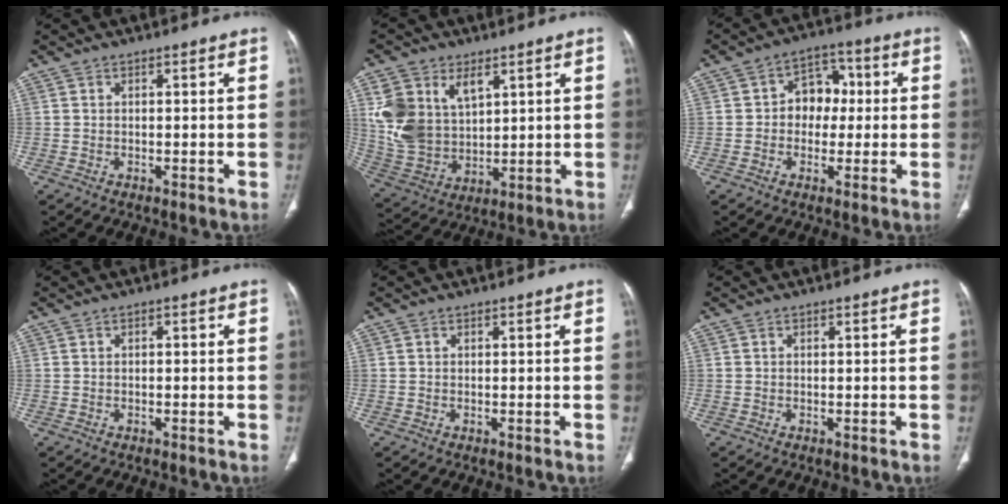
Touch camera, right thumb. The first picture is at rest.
{"total": 14.4, "force": [5.5, 9.5, 9.2], "torque": [-0.170, -0.015, 0.130]}
{"total": 8.4, "force": [0.4, 6.6, 5.2], "torque": [-0.033, 0.024, -0.003]}
{"total": 0.6, "force": [0.0, 0.4, 0.5], "torque": [-0.007, 0.001, 0.000]}
{"total": 0.0}
{"total": 0.0}